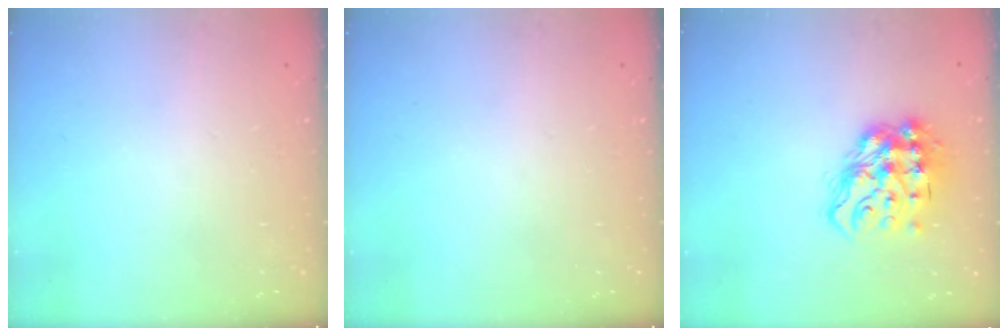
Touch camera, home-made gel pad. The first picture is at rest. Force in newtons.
{"total": 0.0}
{"total": 15.3, "press": 15.2, "slide": 1.3}